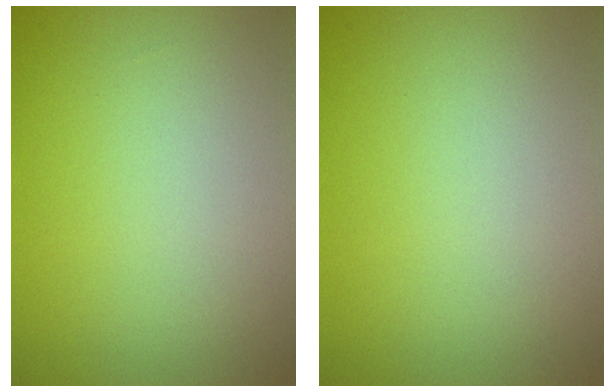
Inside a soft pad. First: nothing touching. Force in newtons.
{"total": 0.0}